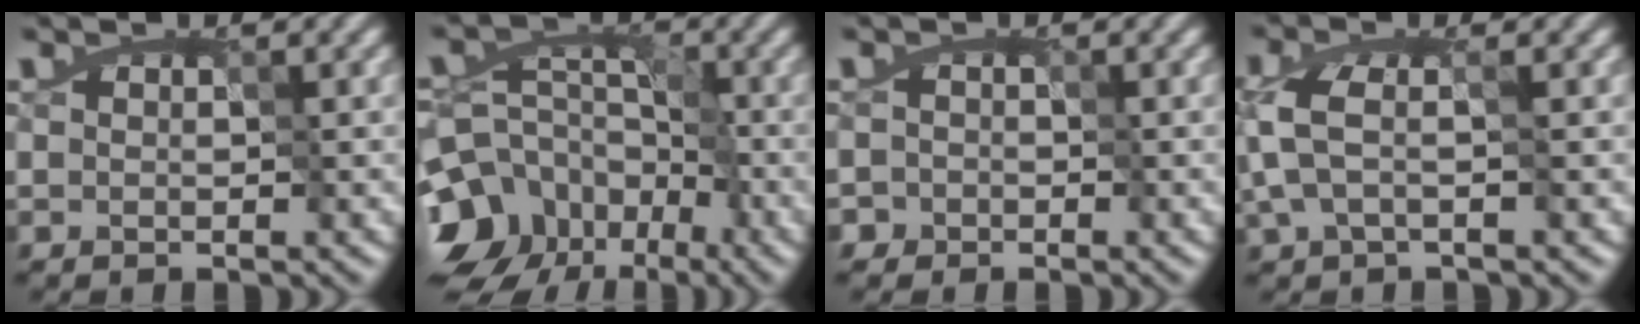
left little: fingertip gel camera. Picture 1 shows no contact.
{"total": 12.9, "force": [-7.9, 9.3, 3.9], "torque": [-0.082, -0.016, -0.140]}
{"total": 1.5, "force": [-0.9, 1.3, 0.0], "torque": [0.004, 0.000, -0.016]}
{"total": 2.6, "force": [-1.4, 1.0, 1.9], "torque": [-0.056, -0.003, -0.020]}